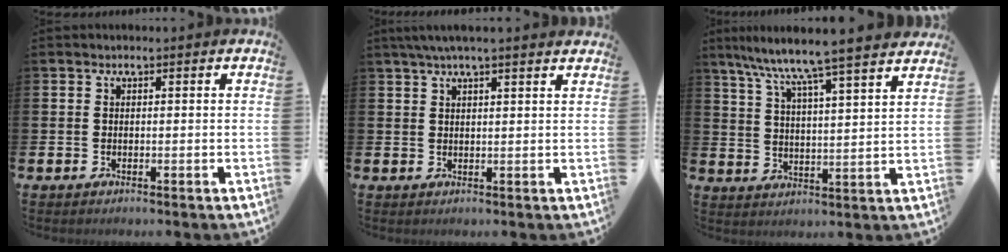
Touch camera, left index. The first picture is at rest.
{"total": 3.5, "force": [2.9, 0.1, 1.8], "torque": [-0.035, -0.003, 0.051]}
{"total": 8.6, "force": [8.0, -0.2, 3.2], "torque": [-0.076, -0.062, 0.131]}